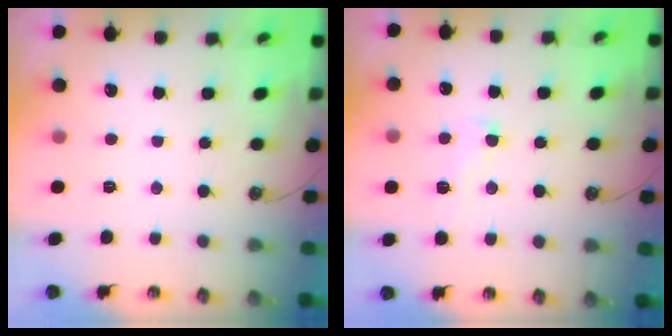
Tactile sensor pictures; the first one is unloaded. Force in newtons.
{"total": 1.4, "press": 1.1, "slide": 0.8}